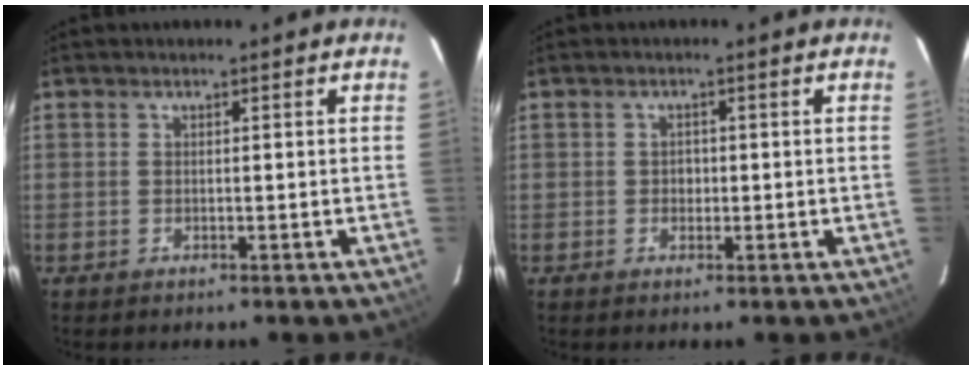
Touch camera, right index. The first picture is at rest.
{"total": 1.3, "force": [-0.3, 1.3, 0.3], "torque": [-0.003, 0.003, -0.003]}